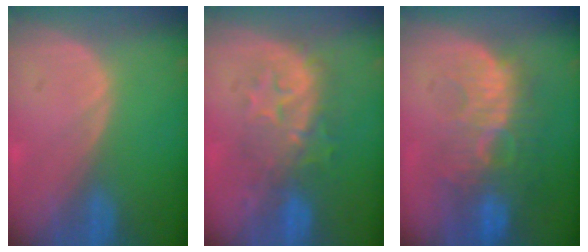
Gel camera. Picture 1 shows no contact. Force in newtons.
{"total": 8.3, "press": 8.2, "slide": 1.2}
{"total": 10.8, "press": 9.4, "slide": 5.3}